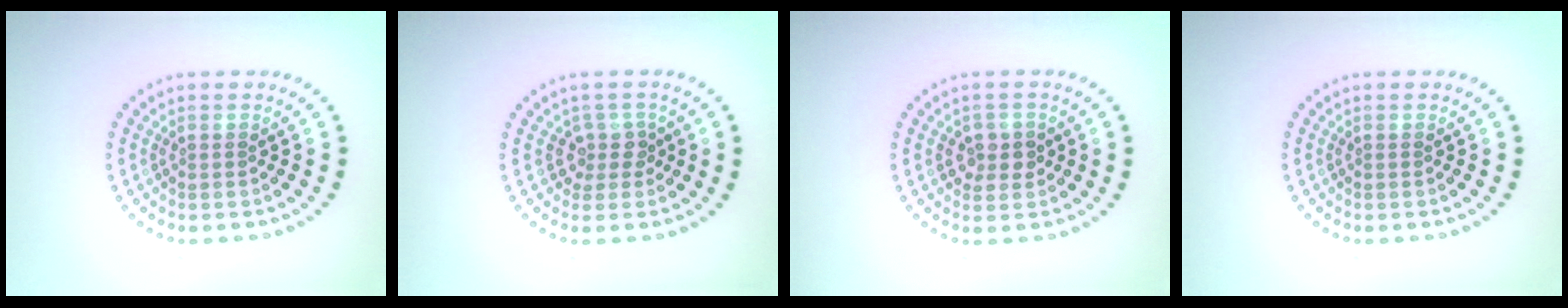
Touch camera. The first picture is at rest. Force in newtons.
{"total": 2.0, "press": 1.4, "slide": 1.4}
{"total": 2.3, "press": 2.3, "slide": 0.6}
{"total": 0.0}